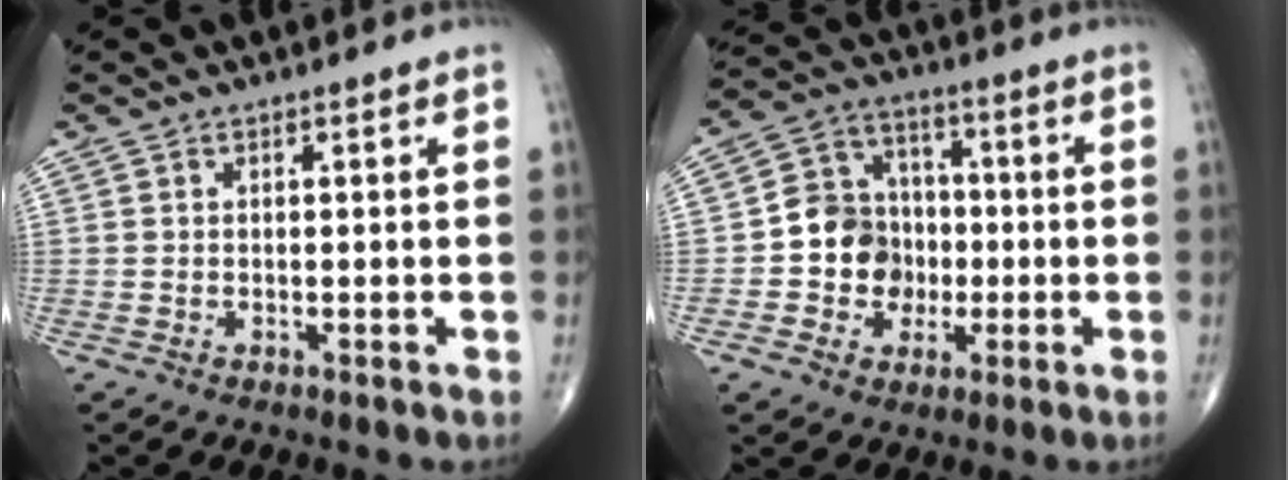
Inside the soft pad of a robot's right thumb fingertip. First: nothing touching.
{"total": 11.1, "force": [-1.7, 9.9, 4.5], "torque": [-0.028, 0.031, -0.036]}